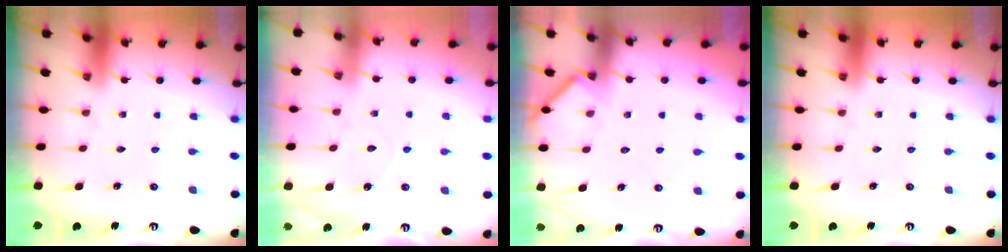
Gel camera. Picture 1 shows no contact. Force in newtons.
{"total": 3.2, "press": 3.2, "slide": 0.1}
{"total": 2.8, "press": 2.8, "slide": 0.4}
{"total": 0.0}